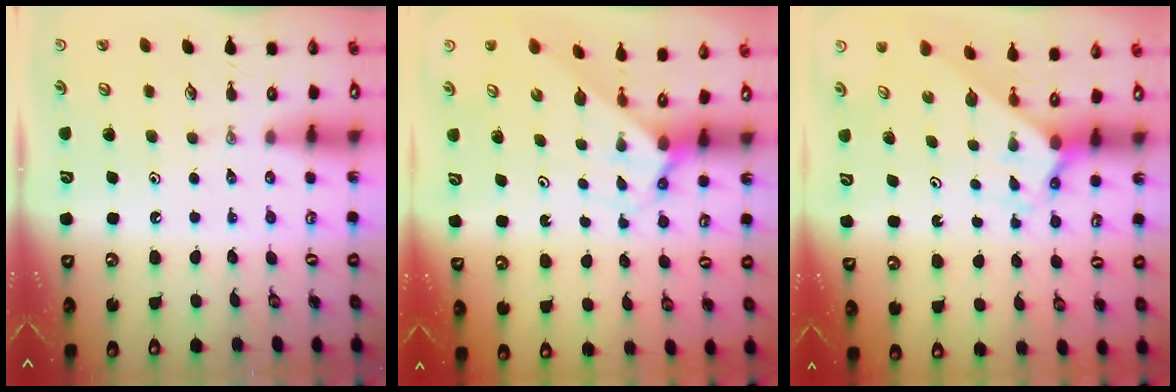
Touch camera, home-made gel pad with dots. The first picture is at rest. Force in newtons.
{"total": 2.6, "press": 2.6, "slide": 0.3}
{"total": 2.0, "press": 2.0, "slide": 0.2}